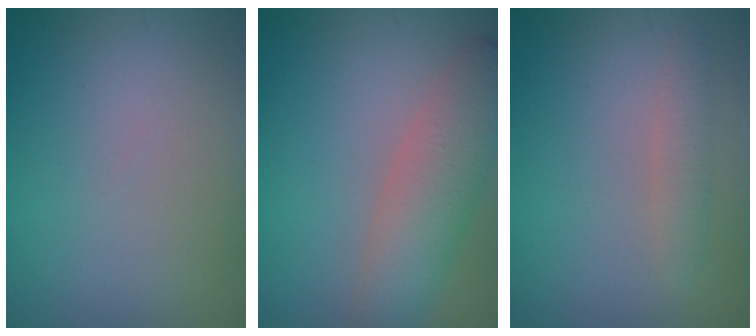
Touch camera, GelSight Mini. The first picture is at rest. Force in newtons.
{"total": 5.2, "press": 5.2, "slide": 0.2}
{"total": 1.6, "press": 1.6, "slide": 0.0}